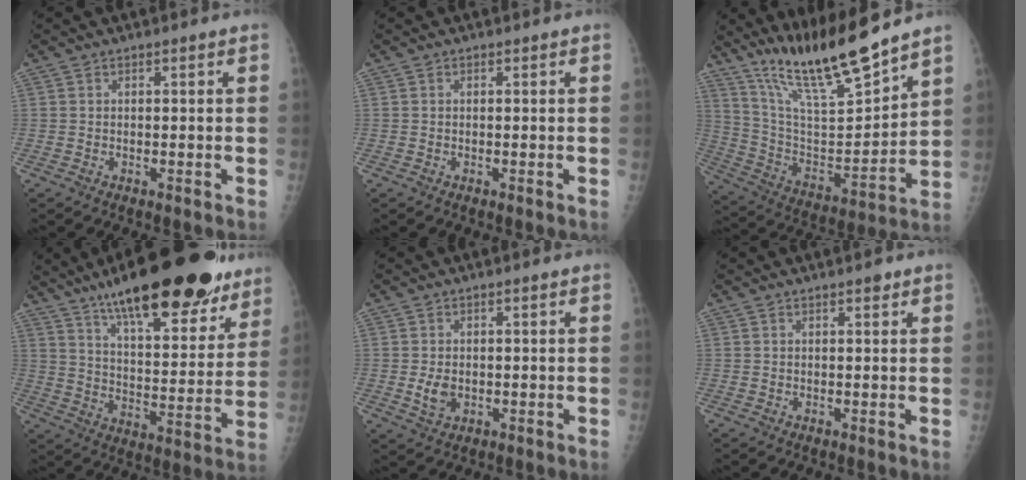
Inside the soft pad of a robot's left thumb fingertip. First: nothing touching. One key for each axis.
{"total": 0.0}
{"total": 18.6, "fx": 15.4, "fy": 2.2, "fz": 10.2, "tx": -0.152, "ty": -0.092, "tz": 0.286}
{"total": 27.5, "fx": 19.5, "fy": 8.3, "fz": 17.5, "tx": -0.230, "ty": -0.067, "tz": 0.294}
{"total": 3.6, "fx": -0.3, "fy": 2.5, "fz": 2.6, "tx": -0.043, "ty": -0.007, "tz": 0.001}
{"total": 1.3, "fx": 0.9, "fy": 0.3, "fz": 0.8, "tx": -0.009, "ty": -0.003, "tz": 0.012}